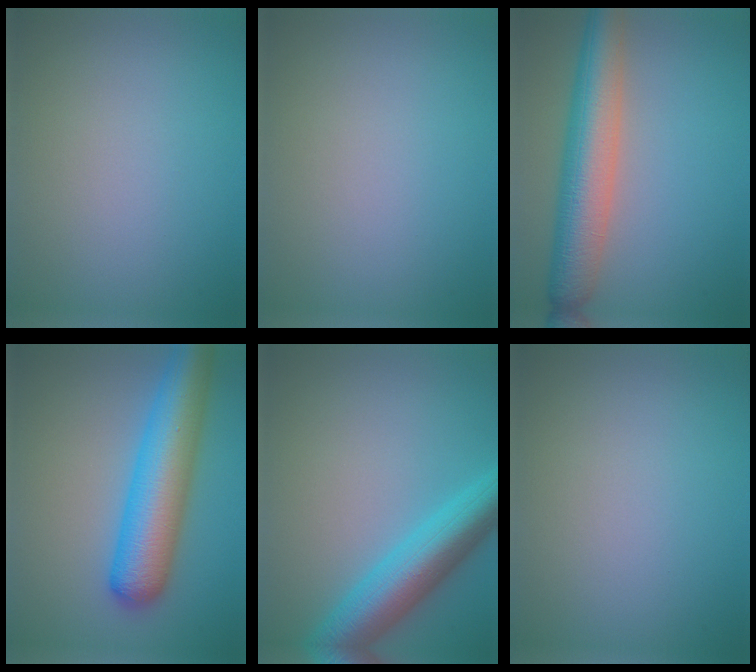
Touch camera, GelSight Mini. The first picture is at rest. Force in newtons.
{"total": 0.0}
{"total": 7.6, "press": 7.6, "slide": 0.4}
{"total": 8.4, "press": 8.4, "slide": 0.3}
{"total": 7.5, "press": 7.4, "slide": 0.2}
{"total": 0.0}